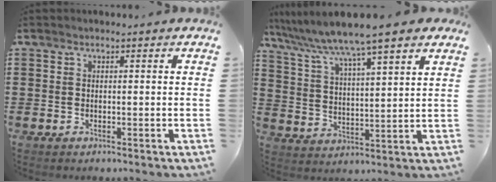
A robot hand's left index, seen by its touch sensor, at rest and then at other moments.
{"total": 6.7, "force": [5.8, 0.0, 3.4], "torque": [-0.090, -0.027, 0.094]}